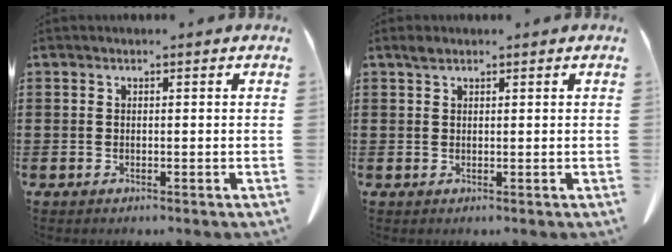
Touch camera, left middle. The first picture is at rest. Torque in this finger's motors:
{"motor_torque": [0.62, 0.73, -0.06, 0.00]}